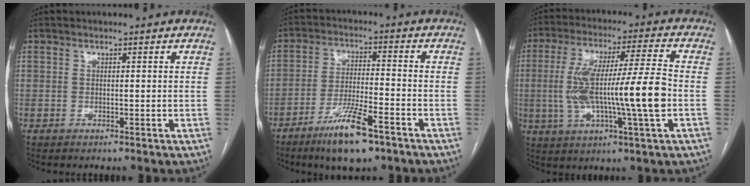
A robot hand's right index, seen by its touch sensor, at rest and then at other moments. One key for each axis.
{"total": 10.4, "fx": -6.6, "fy": 1.7, "fz": 7.8, "tx": -0.146, "ty": -0.017, "tz": -0.115}
{"total": 15.8, "fx": -1.7, "fy": 0.6, "fz": 15.7, "tx": -0.295, "ty": 0.013, "tz": -0.029}